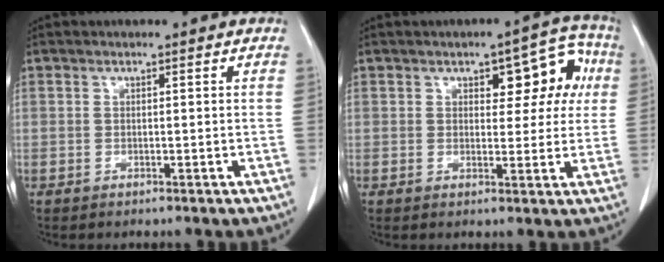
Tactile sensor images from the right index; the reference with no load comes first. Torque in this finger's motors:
{"motor_torque": [0.14, 0.12, 0.09, 0.03]}